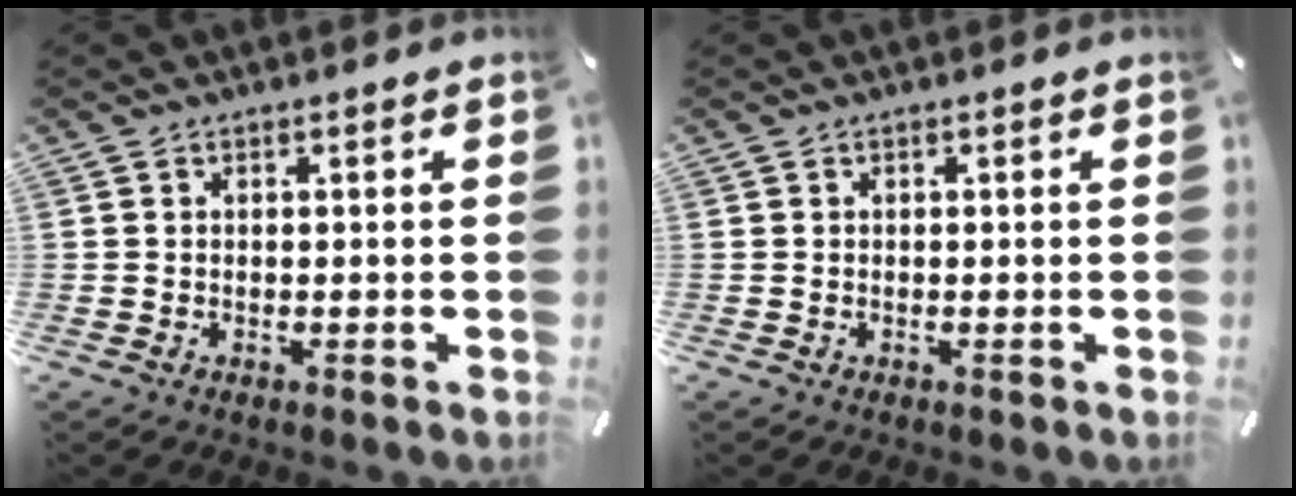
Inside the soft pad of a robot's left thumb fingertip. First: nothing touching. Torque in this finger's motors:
{"motor_torque": [-0.04, 0.02, -0.07, 0.03, 0.00]}